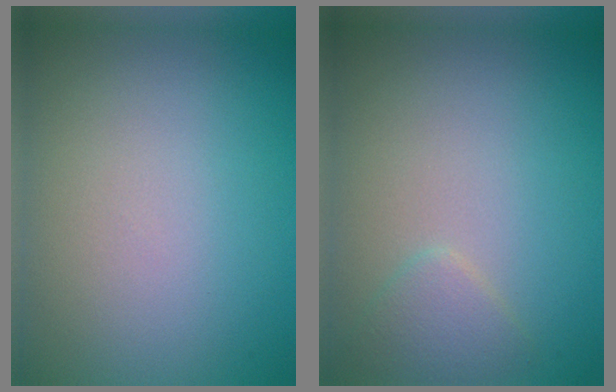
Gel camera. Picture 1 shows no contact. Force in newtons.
{"total": 1.6, "press": 1.6, "slide": 0.1}